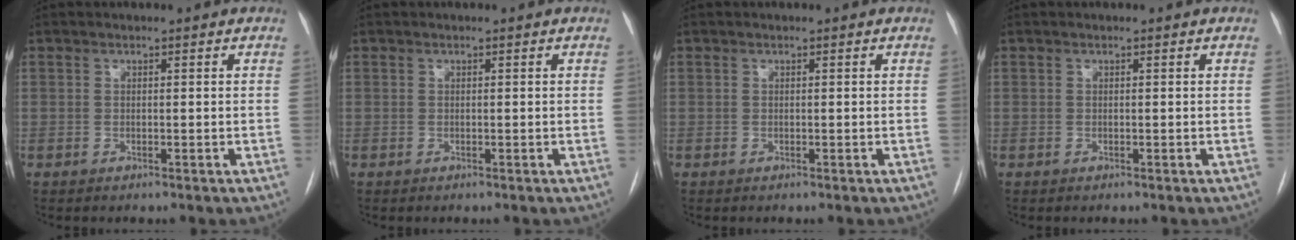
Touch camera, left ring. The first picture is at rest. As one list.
[{"total": 0.0}, {"total": 0.0}, {"total": 0.0}]